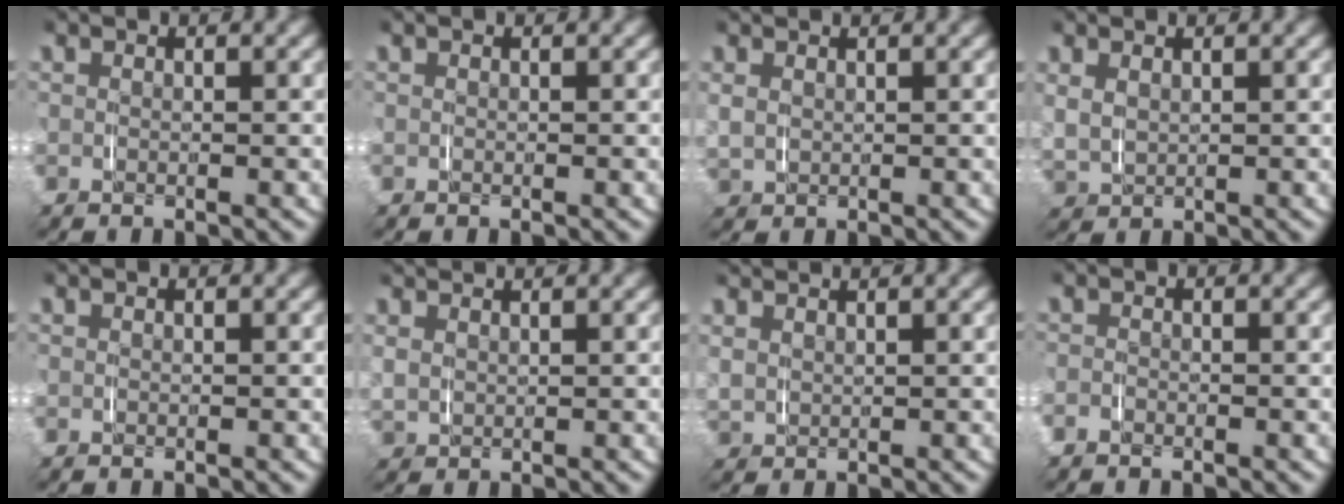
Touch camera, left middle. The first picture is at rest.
{"total": 0.0}
{"total": 2.1, "force": [1.1, 1.6, 0.8], "torque": [-0.026, 0.000, 0.024]}
{"total": 2.5, "force": [1.1, 1.9, 1.2], "torque": [-0.041, -0.004, 0.028]}
{"total": 0.0}
{"total": 2.3, "force": [1.9, 1.1, 0.7], "torque": [-0.021, 0.004, 0.036]}
{"total": 2.3, "force": [2.0, 1.0, 0.6], "torque": [-0.018, 0.005, 0.039]}
{"total": 0.7, "force": [-0.6, 0.4, 0.1], "torque": [-0.005, -0.002, -0.015]}